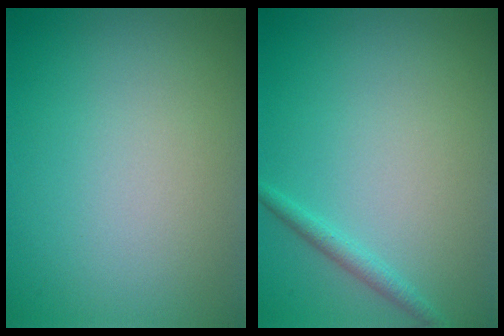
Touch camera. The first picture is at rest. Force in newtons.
{"total": 1.2, "press": 1.2, "slide": 0.0}